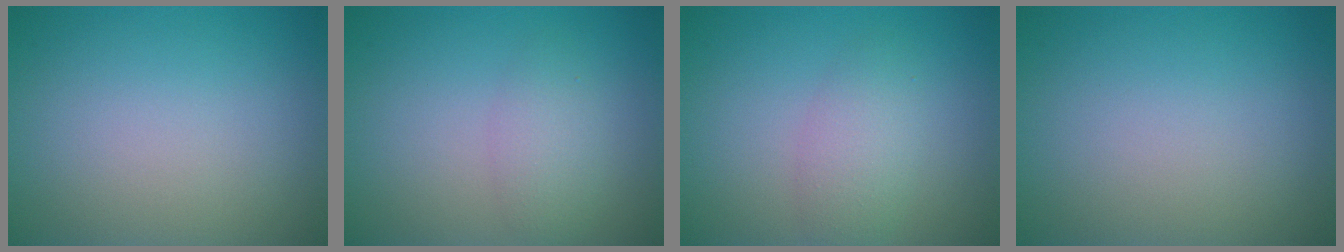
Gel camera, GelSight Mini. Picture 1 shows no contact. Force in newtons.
{"total": 2.1, "press": 2.1, "slide": 0.1}
{"total": 2.7, "press": 2.7, "slide": 0.2}
{"total": 0.0}